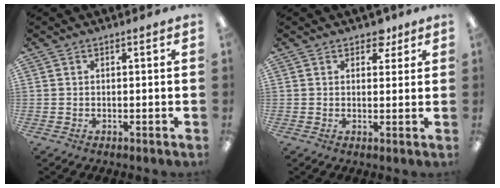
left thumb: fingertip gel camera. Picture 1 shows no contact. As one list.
[{"total": 4.6, "force": [3.2, 2.7, 2.0], "torque": [-0.014, -0.008, 0.052]}]